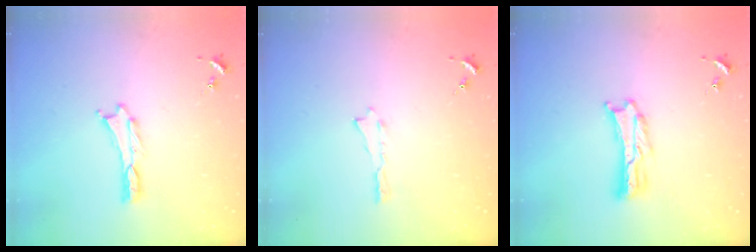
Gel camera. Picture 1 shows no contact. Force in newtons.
{"total": 0.0}
{"total": 1.6, "press": 1.6, "slide": 0.3}